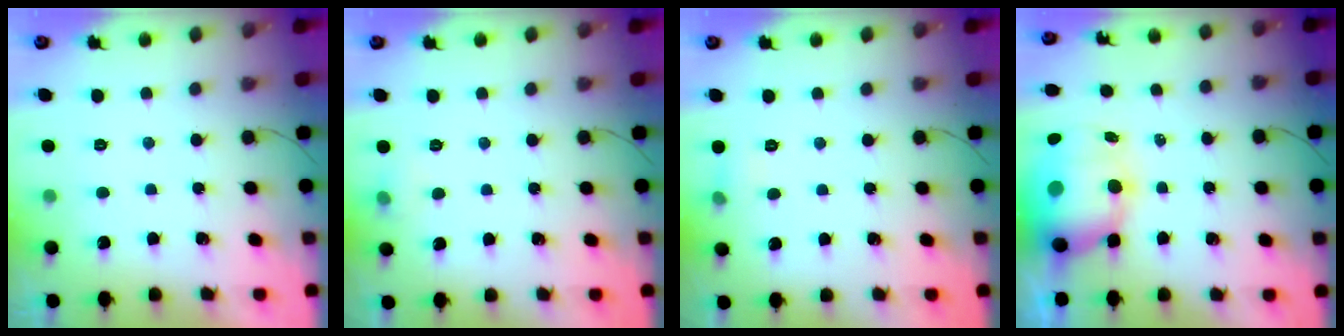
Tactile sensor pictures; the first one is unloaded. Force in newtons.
{"total": 3.9, "press": 3.6, "slide": 1.6}
{"total": 4.6, "press": 4.4, "slide": 1.4}
{"total": 11.8, "press": 11.4, "slide": 2.7}